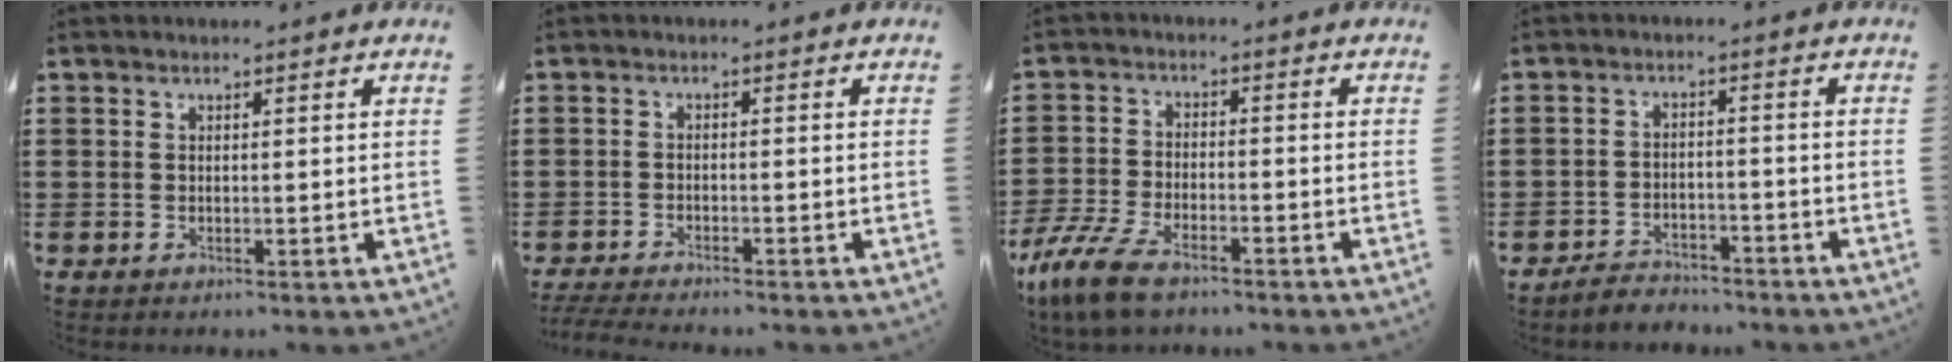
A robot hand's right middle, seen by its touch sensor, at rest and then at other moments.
{"total": 2.6, "force": [-2.5, 0.0, 0.6], "torque": [-0.025, -0.005, -0.057]}
{"total": 7.9, "force": [-5.8, 2.6, 4.6], "torque": [-0.118, -0.001, -0.116]}
{"total": 3.5, "force": [-3.5, 0.6, -0.1], "torque": [-0.006, 0.004, -0.074]}